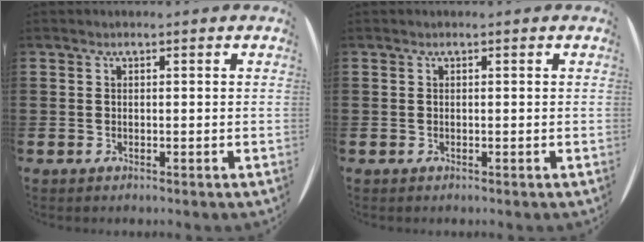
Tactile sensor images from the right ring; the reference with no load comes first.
{"total": 0.0}